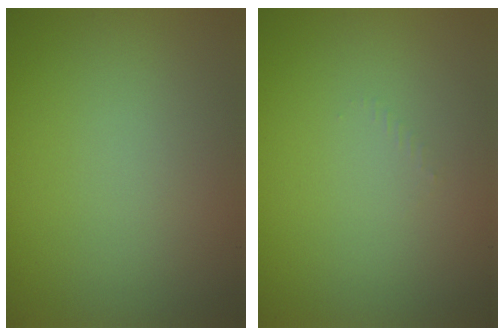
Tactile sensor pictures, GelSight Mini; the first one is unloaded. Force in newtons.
{"total": 0.5, "press": 0.5, "slide": 0.2}